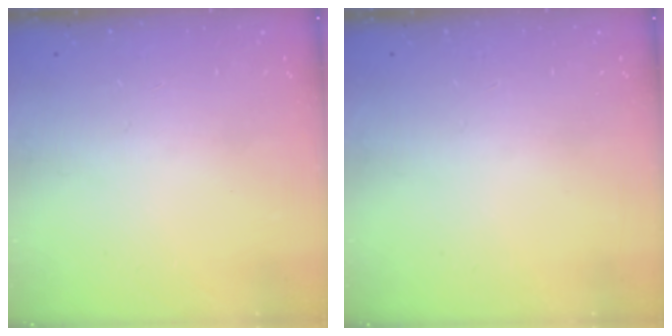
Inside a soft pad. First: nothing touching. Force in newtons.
{"total": 0.0}